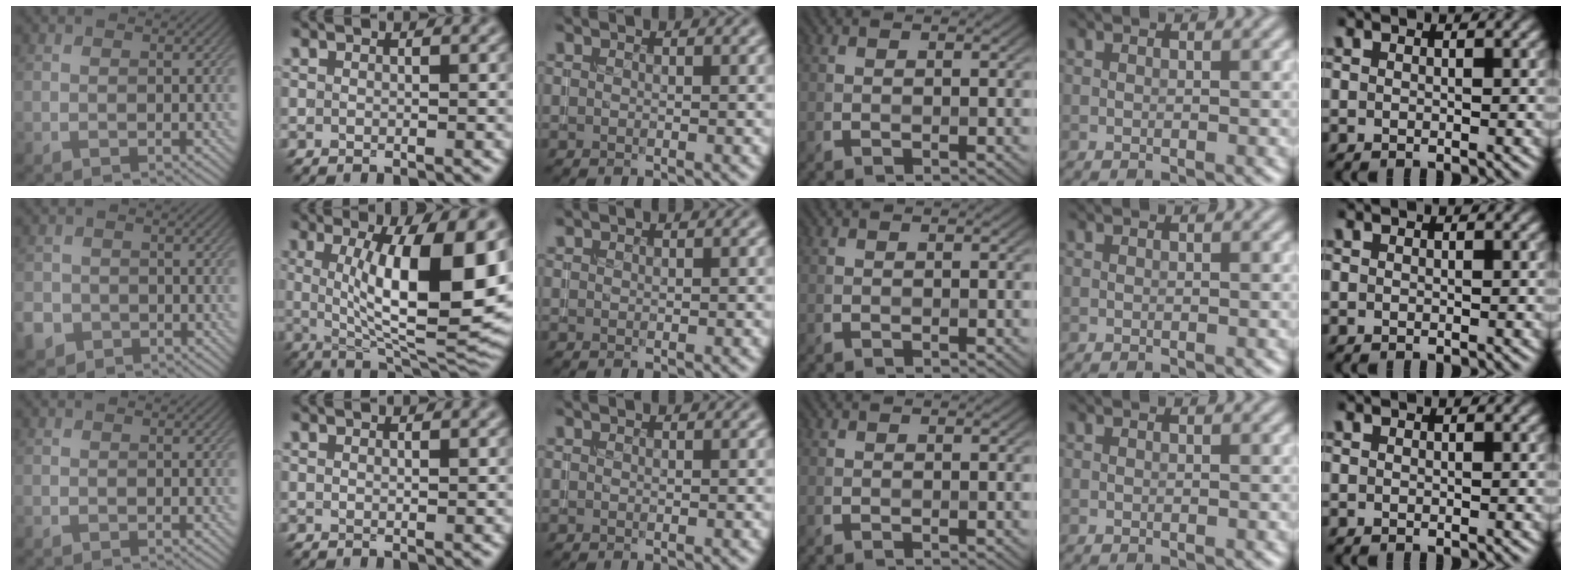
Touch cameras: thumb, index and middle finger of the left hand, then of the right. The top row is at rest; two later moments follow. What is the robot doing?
{"motion": "insert", "object": "coin"}